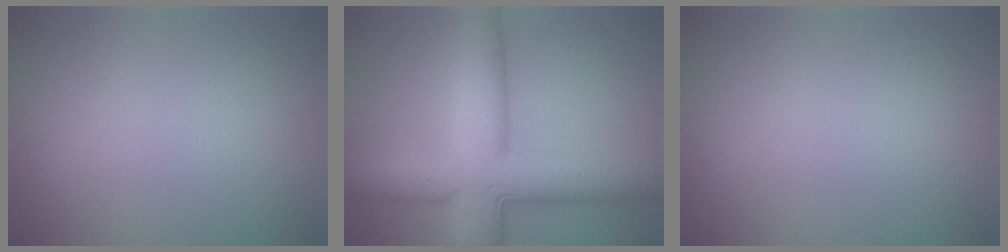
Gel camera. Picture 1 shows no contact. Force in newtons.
{"total": 10.0, "press": 10.0, "slide": 0.1}
{"total": 0.0}